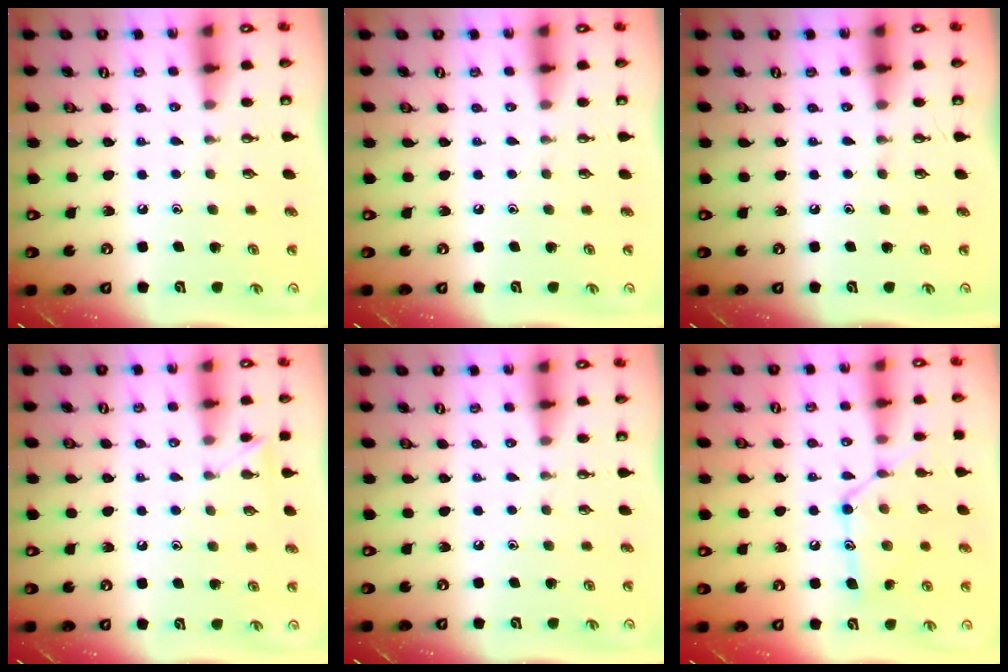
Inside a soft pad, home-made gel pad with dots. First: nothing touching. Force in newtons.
{"total": 0.0}
{"total": 0.0}
{"total": 6.1, "press": 6.1, "slide": 0.5}
{"total": 0.0}
{"total": 14.8, "press": 14.8, "slide": 1.2}